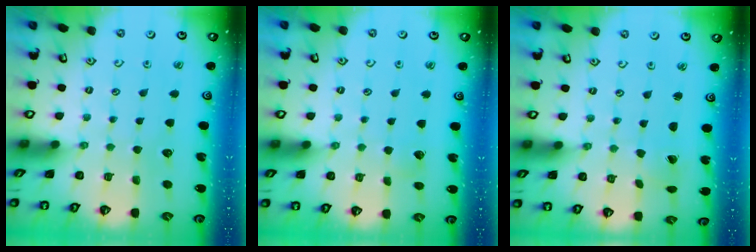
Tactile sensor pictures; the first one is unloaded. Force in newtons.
{"total": 2.9, "press": 2.9, "slide": 0.4}
{"total": 0.9, "press": 0.7, "slide": 0.5}